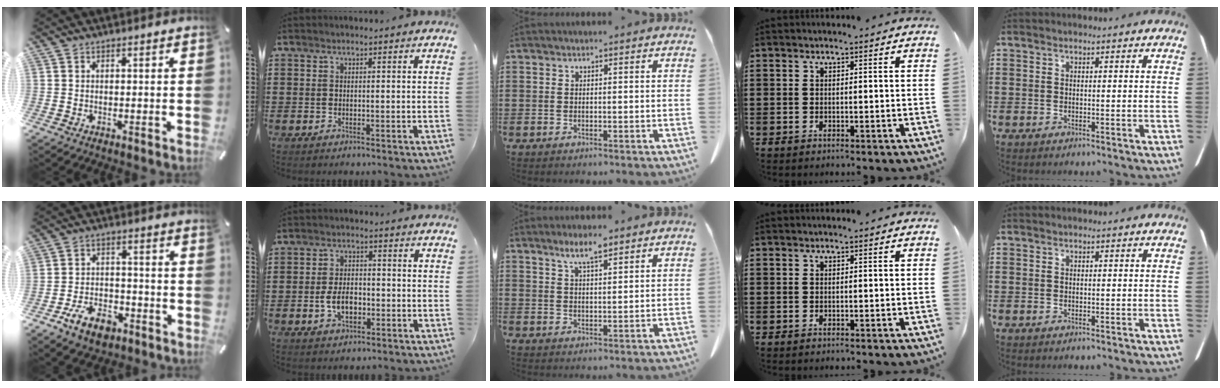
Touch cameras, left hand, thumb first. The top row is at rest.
{"thumb": {"total": 9.0, "force": [-5.5, 5.2, 4.9], "torque": [-0.101, 0.027, -0.100]}, "index": {"total": 4.8, "force": [-1.4, 2.7, 3.7], "torque": [-0.065, 0.001, -0.029]}, "middle": {"total": 4.5, "force": [3.2, 0.7, 3.2], "torque": [-0.069, 0.000, 0.055]}}